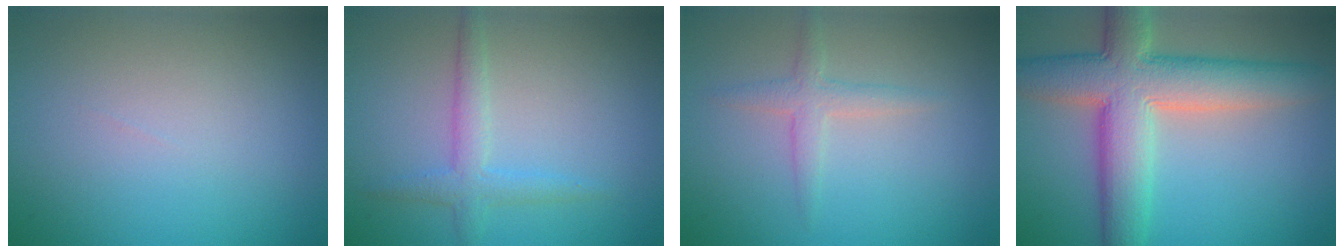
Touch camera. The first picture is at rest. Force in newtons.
{"total": 2.4, "press": 2.4, "slide": 0.2}
{"total": 1.9, "press": 1.9, "slide": 0.1}
{"total": 9.3, "press": 9.3, "slide": 0.7}